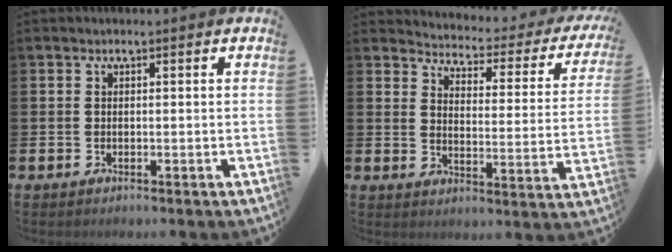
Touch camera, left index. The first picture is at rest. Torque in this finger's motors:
{"motor_torque": [0.82, -1.32, 0.01, 0.00]}